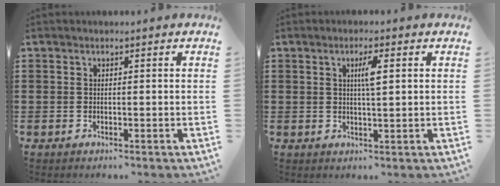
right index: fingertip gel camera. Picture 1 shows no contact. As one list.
[{"total": 3.1, "force": [0.8, 0.4, 3.0], "torque": [-0.052, 0.001, 0.009]}]